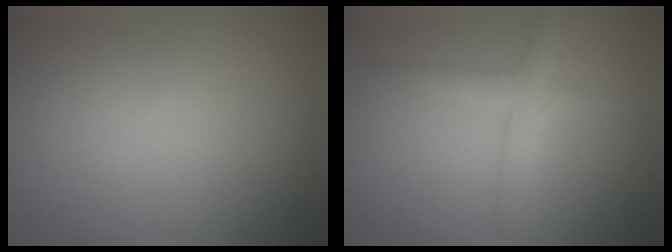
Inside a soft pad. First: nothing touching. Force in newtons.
{"total": 2.3, "press": 2.3, "slide": 0.1}